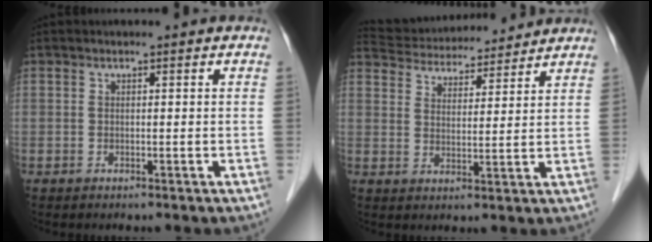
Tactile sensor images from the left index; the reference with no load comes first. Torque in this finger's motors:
{"motor_torque": [-0.82, -1.04, 0.02, 0.00]}